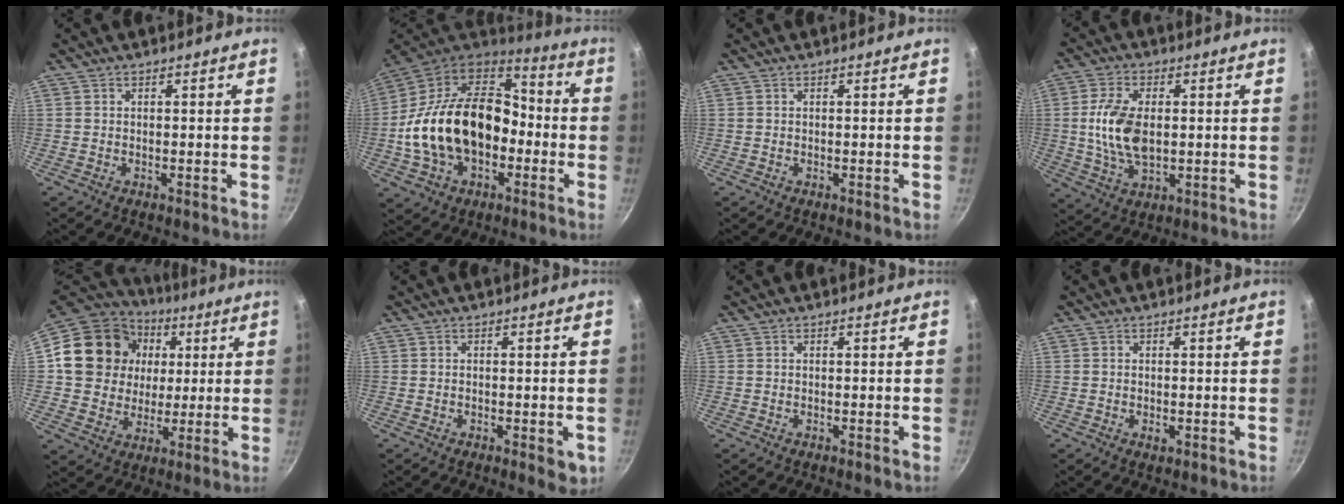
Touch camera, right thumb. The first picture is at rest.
{"total": 25.0, "force": [-3.8, 17.1, 17.8], "torque": [-0.292, 0.061, -0.061]}
{"total": 0.0}
{"total": 11.3, "force": [0.6, 6.4, 9.3], "torque": [-0.176, -0.001, 0.012]}
{"total": 18.8, "force": [4.0, 16.5, 8.0], "torque": [-0.129, 0.016, 0.069]}
{"total": 3.1, "force": [-0.9, 1.5, 2.6], "torque": [-0.035, -0.009, -0.011]}
{"total": 0.0}
{"total": 1.0, "force": [-0.1, 0.6, 0.8], "torque": [-0.013, -0.001, -0.002]}